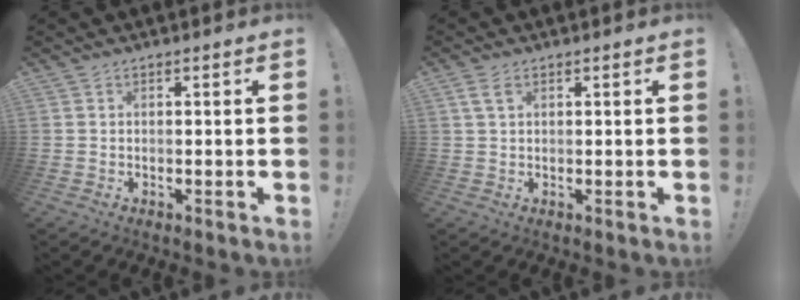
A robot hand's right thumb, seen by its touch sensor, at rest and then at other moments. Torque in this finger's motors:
{"motor_torque": [1.25, 1.32, 0.08, 0.10, 0.31]}